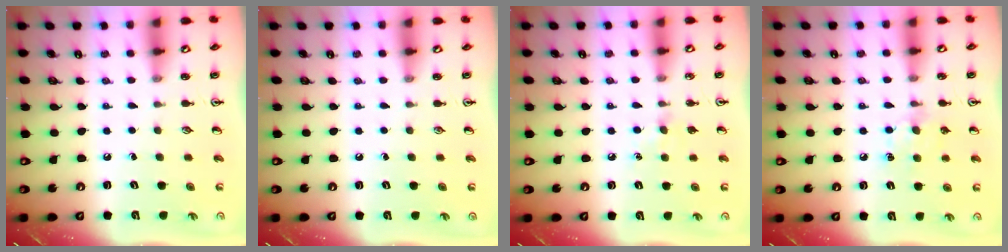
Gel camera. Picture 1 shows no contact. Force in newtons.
{"total": 0.0}
{"total": 5.4, "press": 5.3, "slide": 0.8}
{"total": 7.7, "press": 7.6, "slide": 0.8}